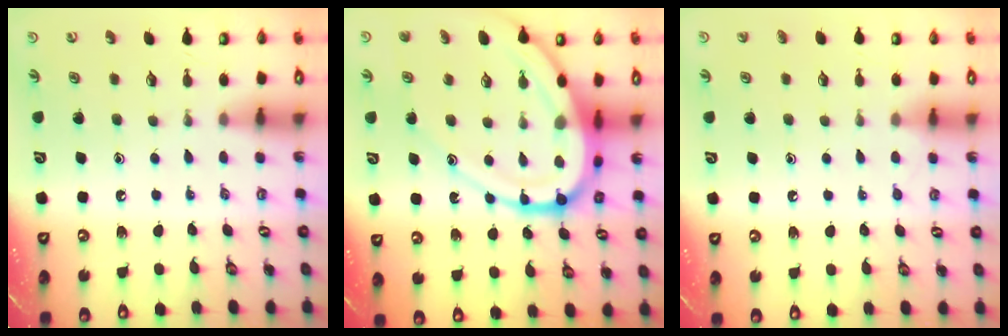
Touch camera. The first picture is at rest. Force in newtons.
{"total": 19.1, "press": 19.0, "slide": 2.0}
{"total": 3.0, "press": 3.0, "slide": 0.3}